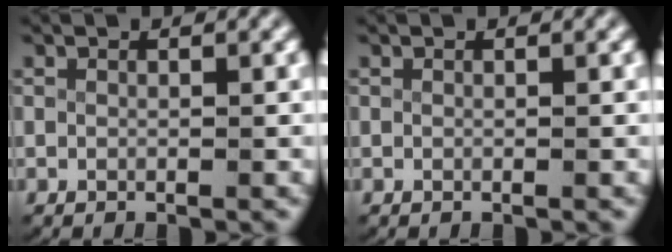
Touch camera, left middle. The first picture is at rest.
{"total": 0.0}